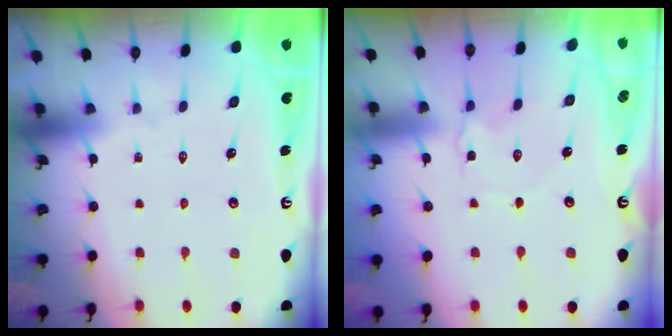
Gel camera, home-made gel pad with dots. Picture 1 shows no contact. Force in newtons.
{"total": 1.6, "press": 1.5, "slide": 0.2}